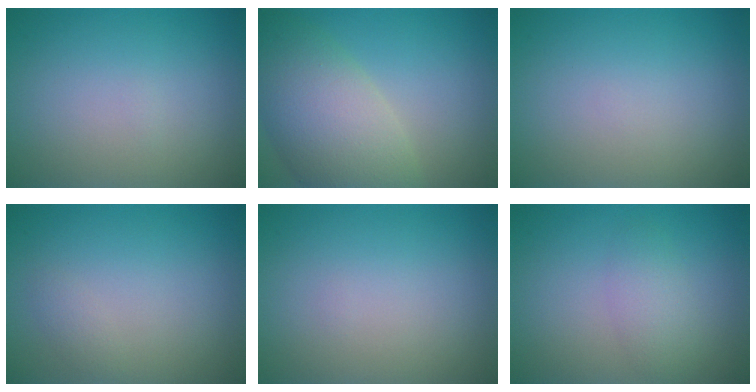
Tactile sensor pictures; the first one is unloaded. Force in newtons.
{"total": 8.2, "press": 8.2, "slide": 0.5}
{"total": 0.0}
{"total": 0.8, "press": 0.8, "slide": 0.0}
{"total": 0.0}
{"total": 2.2, "press": 2.2, "slide": 0.1}